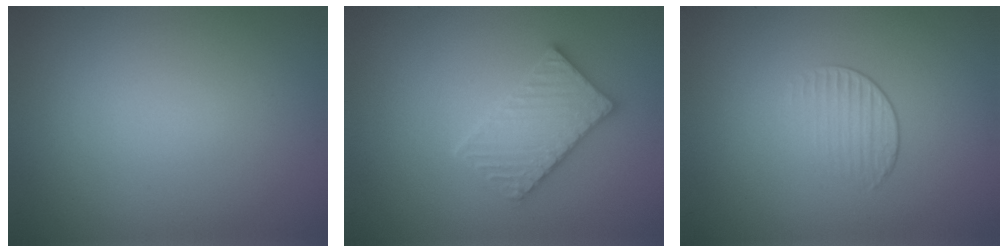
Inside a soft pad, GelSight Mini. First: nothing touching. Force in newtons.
{"total": 3.4, "press": 3.4, "slide": 0.3}
{"total": 1.2, "press": 0.4, "slide": 1.2}